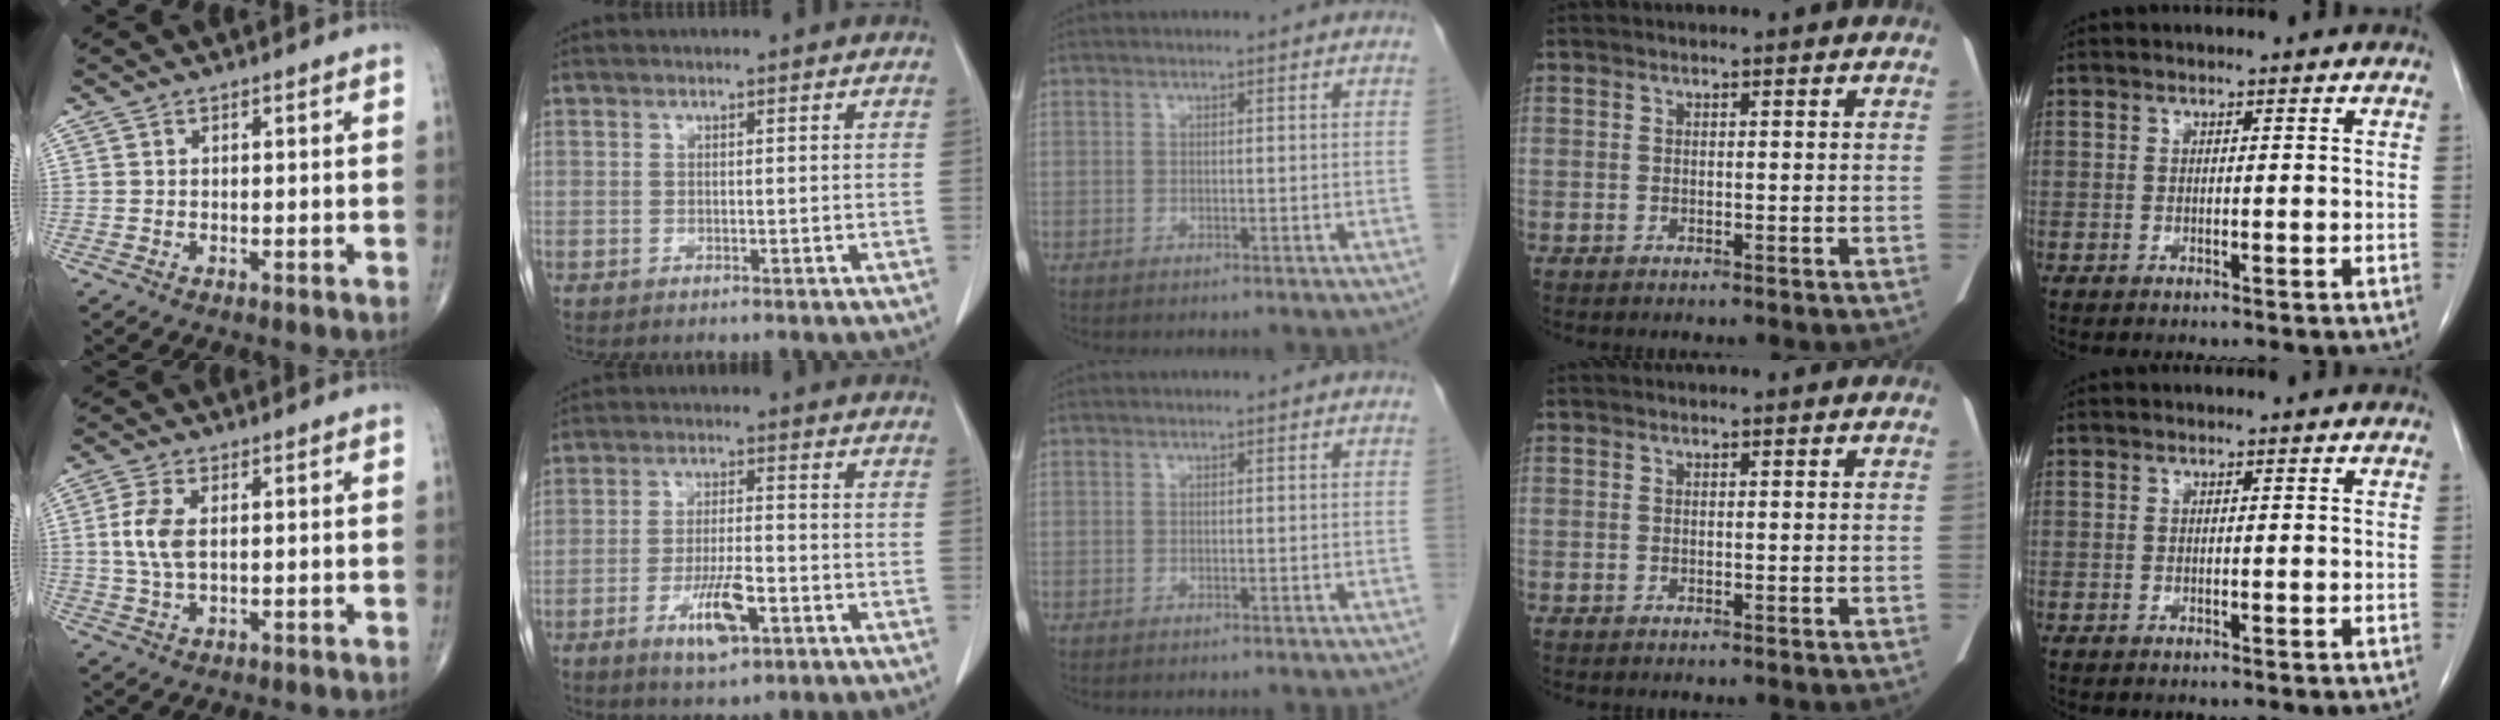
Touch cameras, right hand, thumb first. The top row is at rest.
{"thumb": {"total": 6.0, "force": [0.9, 3.0, 5.1], "torque": [-0.120, 0.002, 0.018]}, "index": {"total": 7.4, "force": [-3.3, 1.8, 6.4], "torque": [-0.119, -0.008, -0.051]}}